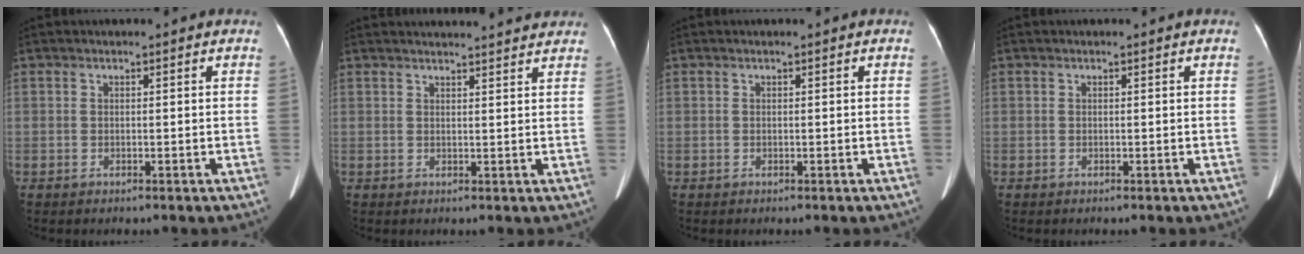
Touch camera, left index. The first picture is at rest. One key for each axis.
{"total": 12.2, "fx": 11.6, "fy": 1.1, "fz": 3.4, "tx": -0.034, "ty": 0.021, "tz": 0.130}
{"total": 0.0}
{"total": 0.0}